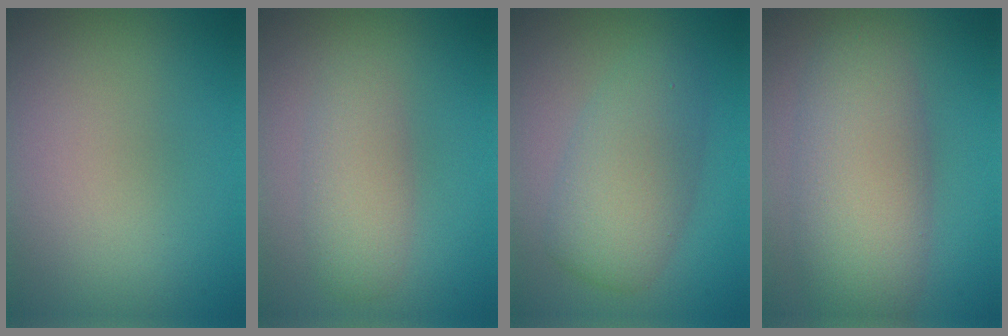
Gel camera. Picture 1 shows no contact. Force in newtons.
{"total": 2.9, "press": 2.9, "slide": 0.0}
{"total": 5.4, "press": 5.4, "slide": 0.1}
{"total": 7.1, "press": 7.1, "slide": 0.1}